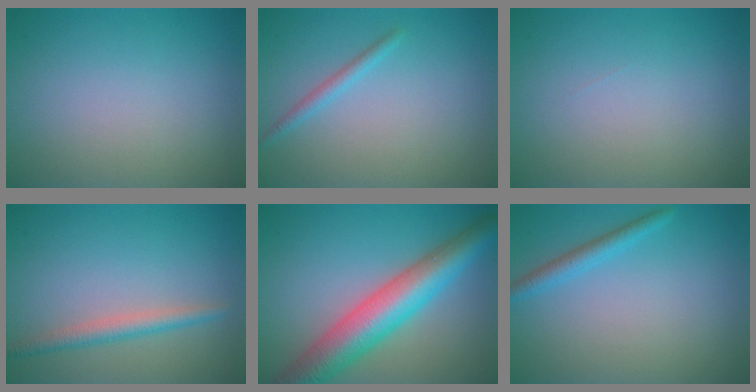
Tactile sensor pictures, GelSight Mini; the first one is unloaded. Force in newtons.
{"total": 1.3, "press": 1.2, "slide": 0.1}
{"total": 0.0}
{"total": 2.3, "press": 2.3, "slide": 0.1}
{"total": 8.5, "press": 8.5, "slide": 0.3}
{"total": 1.9, "press": 1.9, "slide": 0.2}